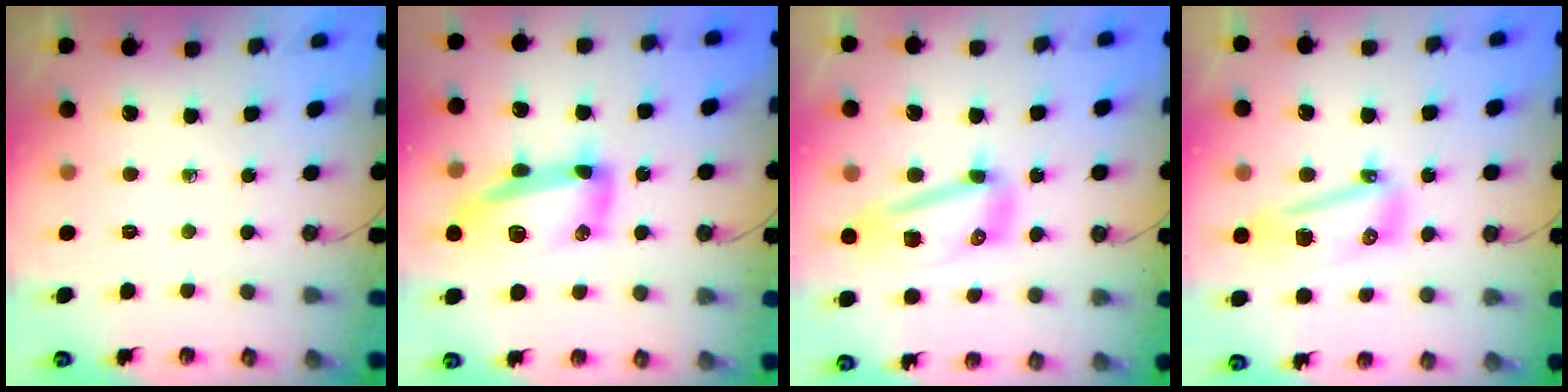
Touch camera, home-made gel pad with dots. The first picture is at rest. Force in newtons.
{"total": 17.7, "press": 16.6, "slide": 6.0}
{"total": 11.7, "press": 11.5, "slide": 2.0}
{"total": 16.8, "press": 13.2, "slide": 10.4}